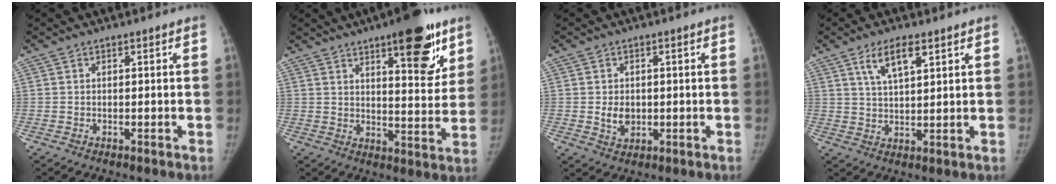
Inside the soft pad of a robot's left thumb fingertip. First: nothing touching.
{"total": 15.9, "force": [9.0, 5.2, 12.0], "torque": [-0.121, -0.044, 0.125]}
{"total": 4.0, "force": [-0.3, 3.1, 2.5], "torque": [-0.028, -0.003, 0.004]}
{"total": 6.6, "force": [3.6, 2.3, 5.0], "torque": [-0.084, -0.013, 0.068]}